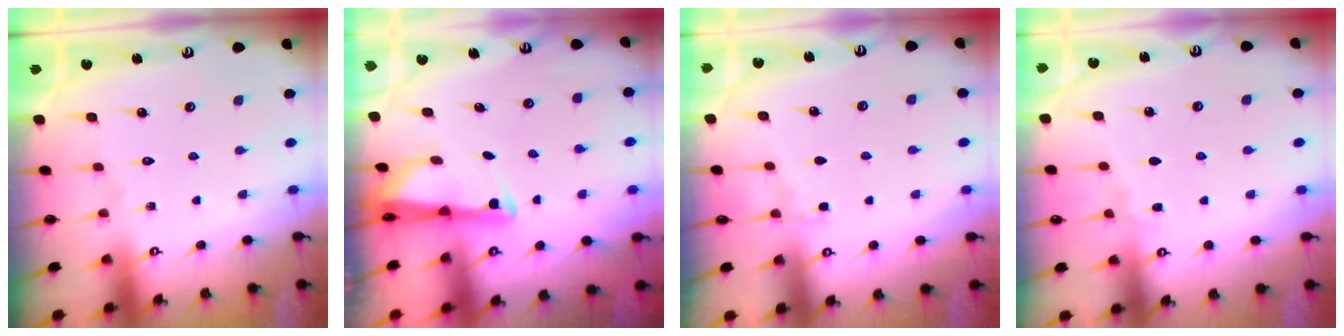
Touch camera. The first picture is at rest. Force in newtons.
{"total": 2.7, "press": 2.7, "slide": 0.5}
{"total": 2.6, "press": 2.6, "slide": 0.4}
{"total": 3.6, "press": 3.5, "slide": 0.5}